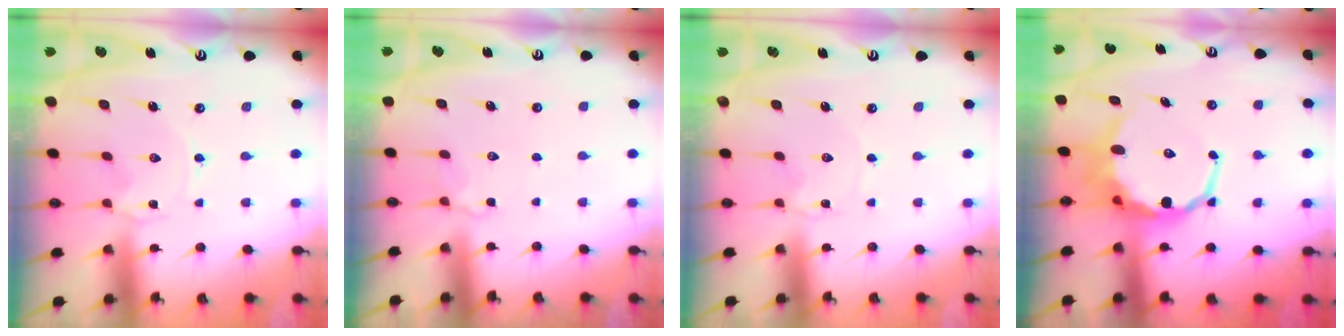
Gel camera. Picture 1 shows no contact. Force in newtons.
{"total": 3.1, "press": 2.9, "slide": 1.1}
{"total": 0.7, "press": 0.7, "slide": 0.2}
{"total": 11.0, "press": 10.8, "slide": 2.4}